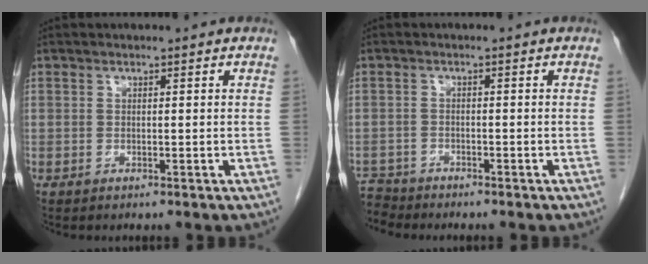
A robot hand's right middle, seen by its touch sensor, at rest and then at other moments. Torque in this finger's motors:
{"motor_torque": [-0.15, -0.07, -0.03, -0.02]}